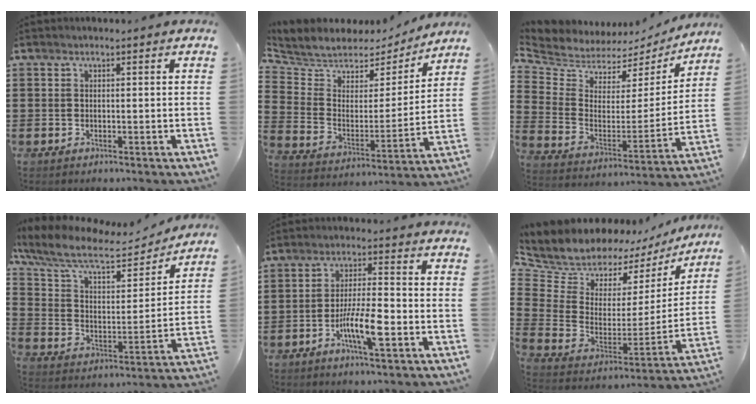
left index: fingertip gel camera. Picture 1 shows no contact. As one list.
[{"total": 5.7, "force": [5.2, 2.3, 0.1], "torque": [-0.045, -0.042, 0.088]}, {"total": 5.2, "force": [4.9, 1.9, 0.2], "torque": [-0.041, -0.043, 0.082]}, {"total": 10.3, "force": [8.3, 2.7, 5.6], "torque": [-0.140, -0.039, 0.140]}, {"total": 8.0, "force": [-3.3, 1.9, 7.1], "torque": [-0.141, -0.004, -0.063]}, {"total": 8.9, "force": [8.3, 3.1, 0.8], "torque": [-0.075, -0.065, 0.148]}]